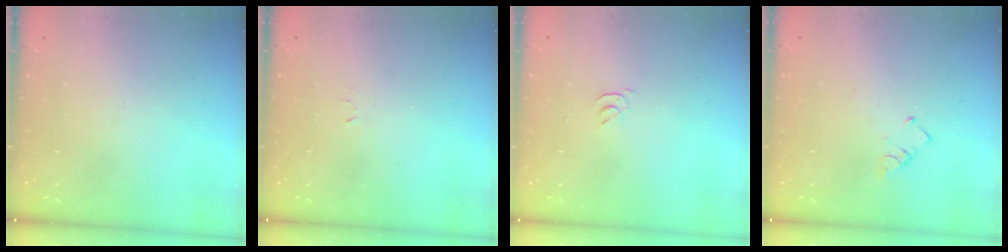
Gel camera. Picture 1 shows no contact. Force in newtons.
{"total": 2.4, "press": 2.4, "slide": 0.4}
{"total": 2.9, "press": 2.9, "slide": 0.5}
{"total": 1.9, "press": 1.9, "slide": 0.3}